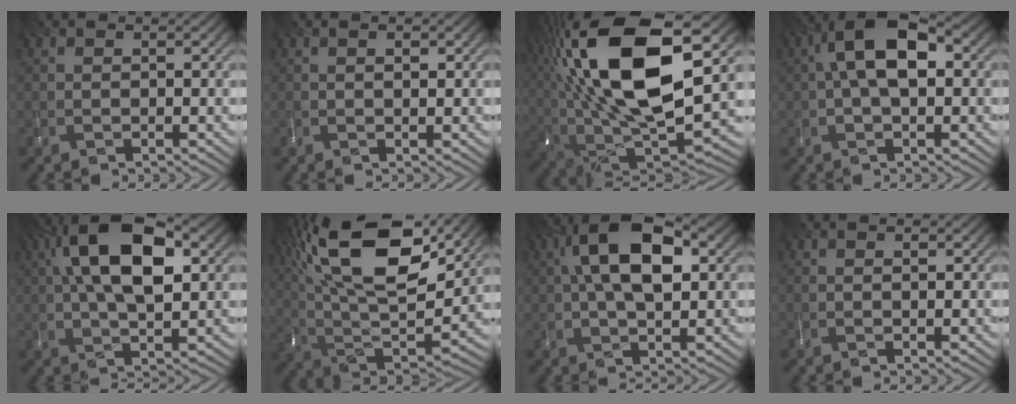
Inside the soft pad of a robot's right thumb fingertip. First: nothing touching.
{"total": 1.4, "force": [0.2, 0.3, 1.4], "torque": [-0.015, 0.000, 0.005]}
{"total": 21.0, "force": [6.1, 9.8, 17.6], "torque": [-0.374, 0.032, 0.104]}
{"total": 8.8, "force": [0.9, 4.2, 7.7], "torque": [-0.146, 0.018, 0.005]}
{"total": 12.9, "force": [3.0, 5.8, 11.2], "torque": [-0.207, 0.023, 0.045]}
{"total": 17.8, "force": [9.0, 7.6, 13.4], "torque": [-0.287, 0.023, 0.150]}
{"total": 11.2, "force": [2.1, 5.1, 9.8], "torque": [-0.178, 0.024, 0.026]}
{"total": 1.2, "force": [0.0, 0.3, 1.2], "torque": [-0.014, 0.002, 0.001]}